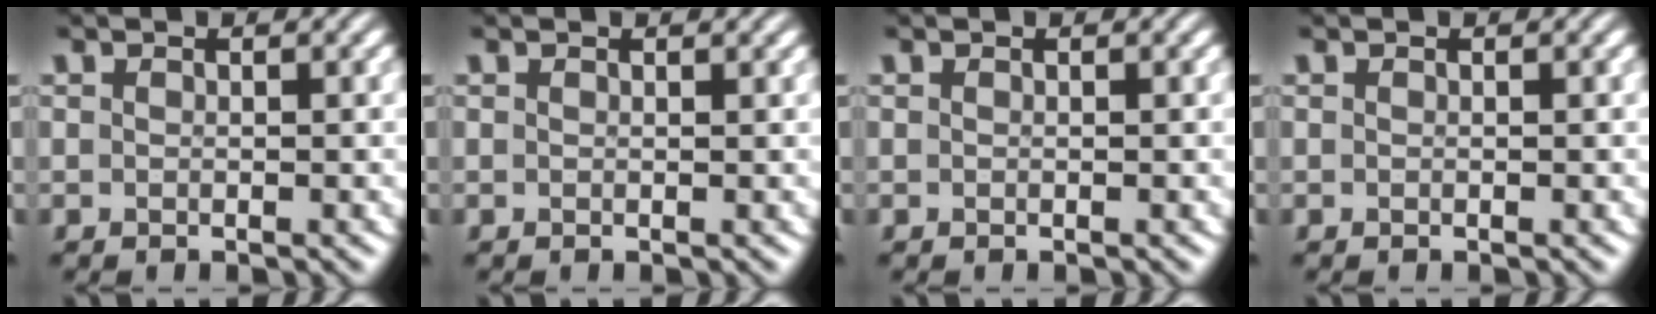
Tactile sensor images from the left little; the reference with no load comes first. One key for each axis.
{"total": 0.6, "fx": 0.6, "fy": 0.1, "fz": 0.2, "tx": -0.002, "ty": -0.001, "tz": 0.008}
{"total": 0.0}
{"total": 0.0}